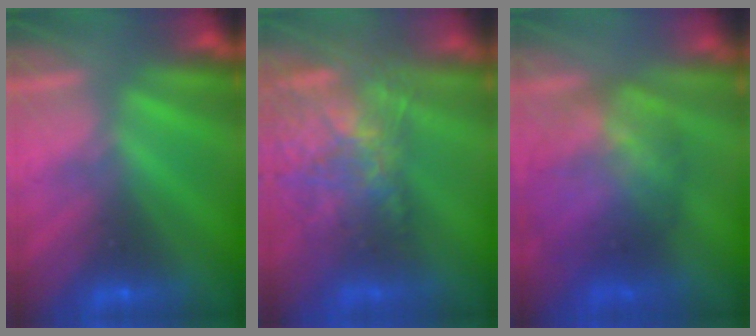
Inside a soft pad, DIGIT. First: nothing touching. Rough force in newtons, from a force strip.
{"total": 7.6}
{"total": 7.5}